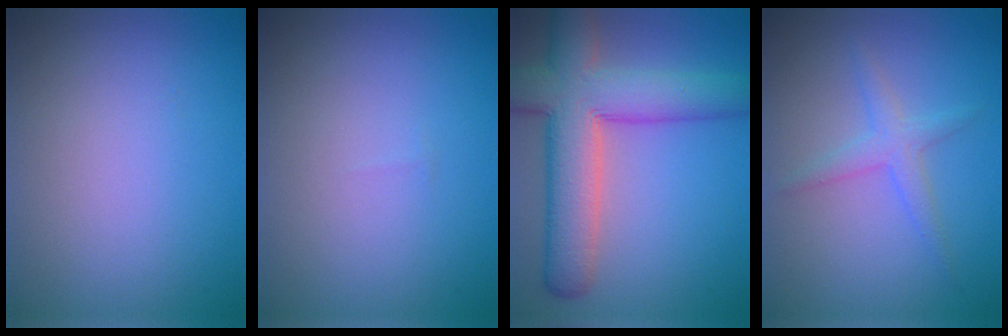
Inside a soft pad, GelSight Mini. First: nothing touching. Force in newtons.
{"total": 0.0}
{"total": 9.8, "press": 9.8, "slide": 0.8}
{"total": 2.1, "press": 2.1, "slide": 0.1}